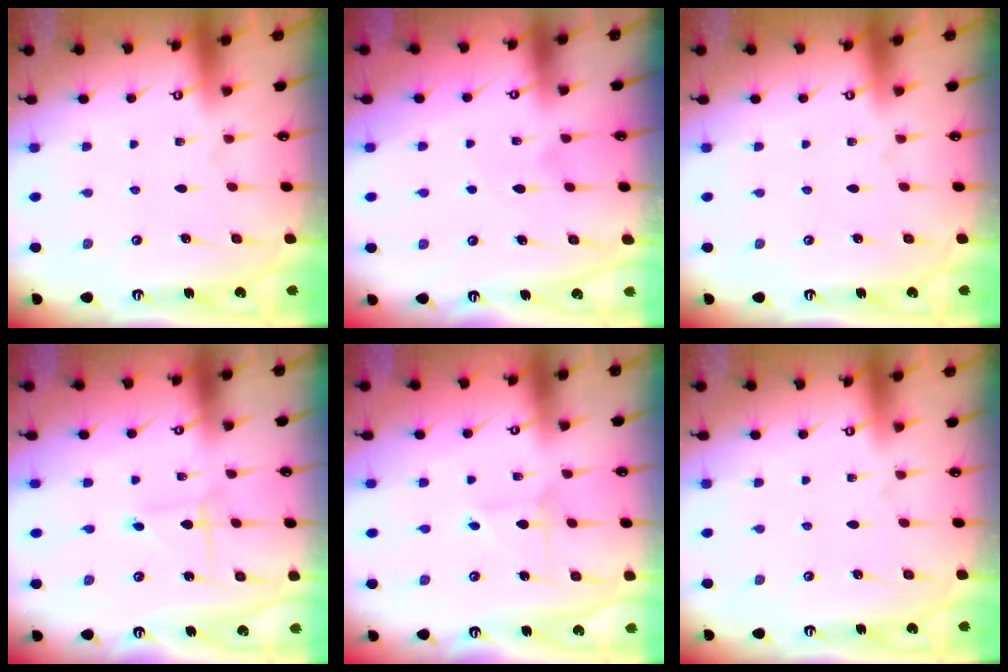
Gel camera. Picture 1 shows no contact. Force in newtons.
{"total": 6.4, "press": 6.4, "slide": 0.8}
{"total": 0.0}
{"total": 1.7, "press": 1.7, "slide": 0.2}
{"total": 4.3, "press": 4.3, "slide": 0.4}
{"total": 0.0}